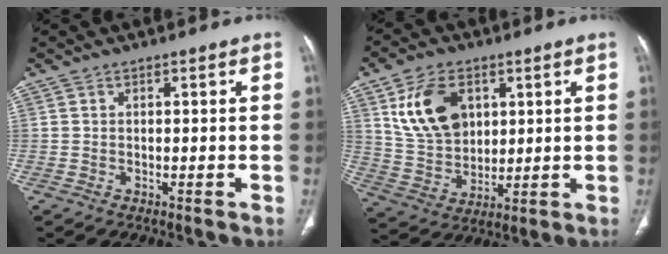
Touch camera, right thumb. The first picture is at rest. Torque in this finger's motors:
{"motor_torque": [0.71, 0.91, 0.61, -0.15, 0.29]}